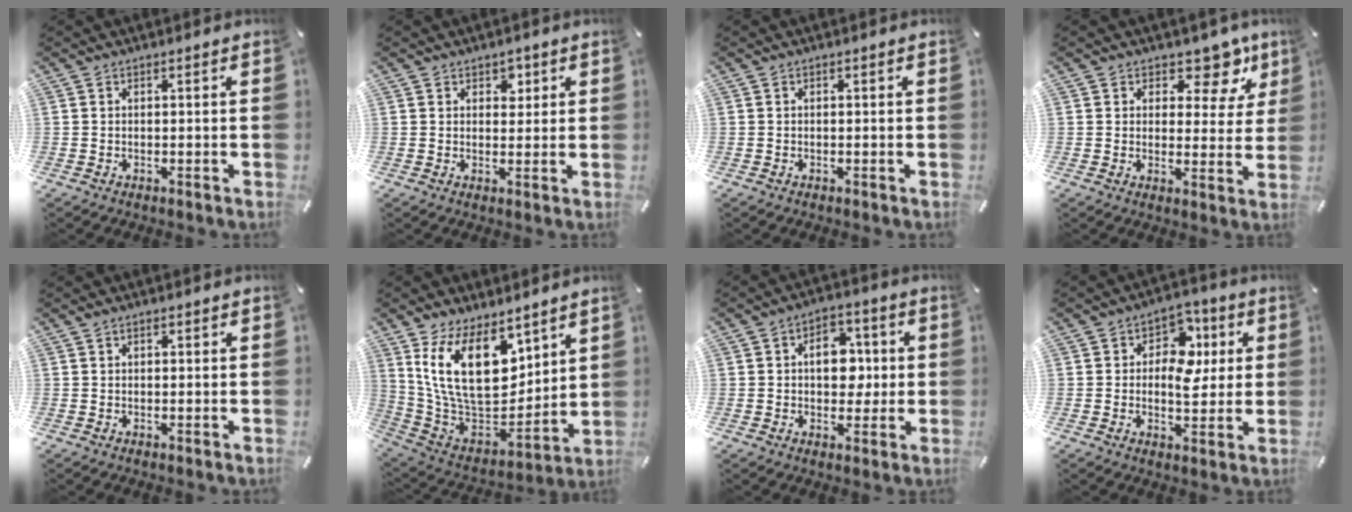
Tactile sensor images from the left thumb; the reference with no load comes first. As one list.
[{"total": 2.9, "force": [1.5, 2.3, 1.0], "torque": [0.008, -0.007, 0.018]}, {"total": 0.0}, {"total": 9.3, "force": [5.5, 5.4, 5.1], "torque": [-0.048, -0.041, 0.088]}, {"total": 0.9, "force": [0.4, 0.6, 0.6], "torque": [-0.012, 0.005, 0.006]}, {"total": 20.2, "force": [8.5, 12.0, 13.9], "torque": [-0.287, -0.060, 0.152]}, {"total": 9.7, "force": [0.7, 6.9, 6.8], "torque": [-0.085, 0.004, 0.009]}, {"total": 10.6, "force": [1.4, 7.8, 7.0], "torque": [-0.088, 0.005, 0.021]}]